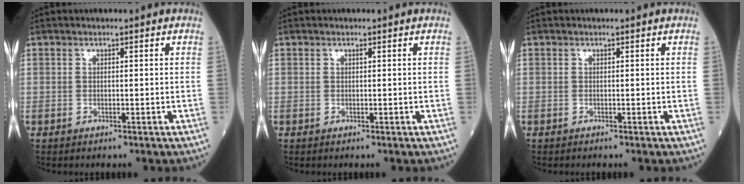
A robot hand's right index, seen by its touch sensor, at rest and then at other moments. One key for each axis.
{"total": 0.0}
{"total": 0.0}